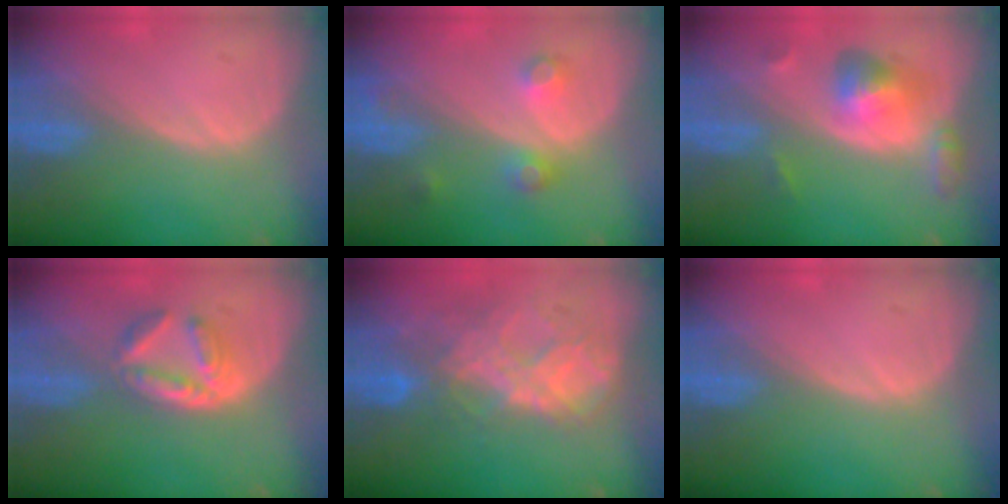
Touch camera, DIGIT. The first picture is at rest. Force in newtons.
{"total": 3.8, "press": 3.5, "slide": 1.6}
{"total": 6.3, "press": 5.7, "slide": 2.6}
{"total": 5.2, "press": 5.0, "slide": 1.5}
{"total": 8.8, "press": 7.6, "slide": 4.5}
{"total": 0.0}